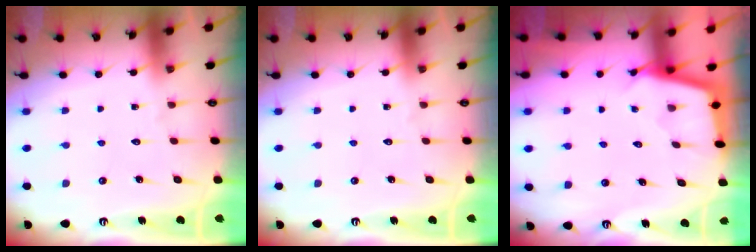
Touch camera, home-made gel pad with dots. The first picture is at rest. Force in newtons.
{"total": 0.0}
{"total": 2.1, "press": 2.1, "slide": 0.1}